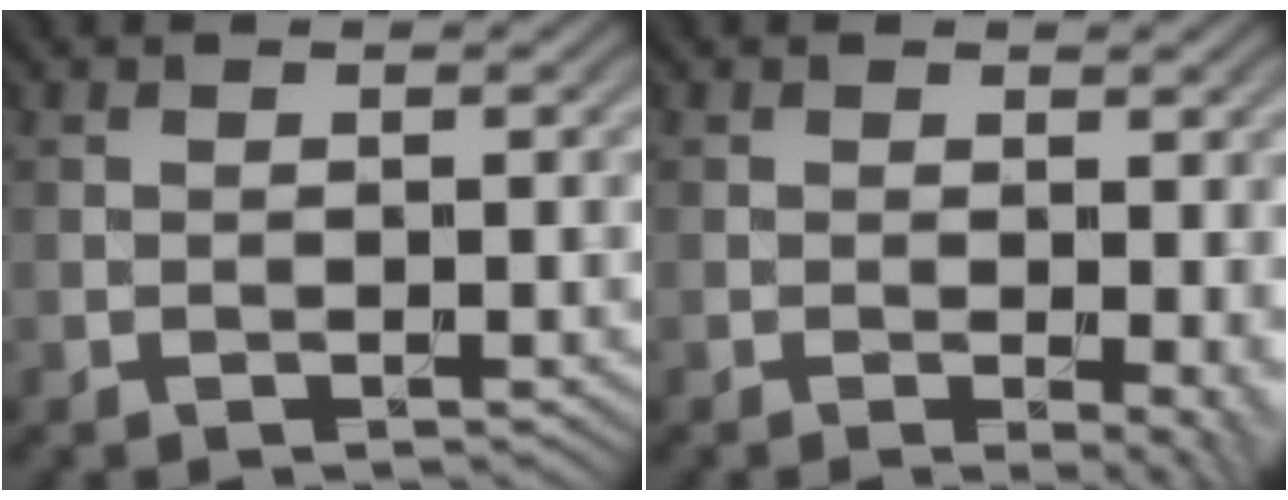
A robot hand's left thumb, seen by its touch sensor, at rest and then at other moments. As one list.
[{"total": 3.4, "force": [-0.3, 1.0, 3.3], "torque": [-0.039, -0.005, -0.005]}]